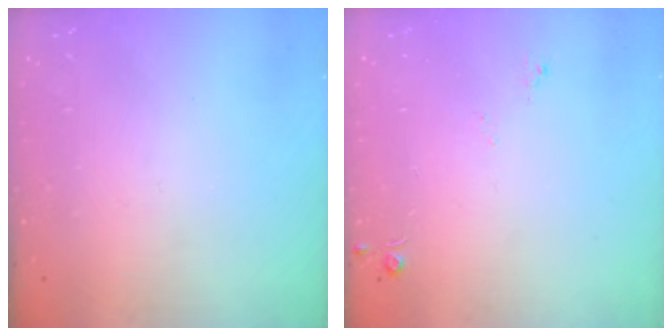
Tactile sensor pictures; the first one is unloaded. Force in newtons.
{"total": 4.9, "press": 4.8, "slide": 0.7}